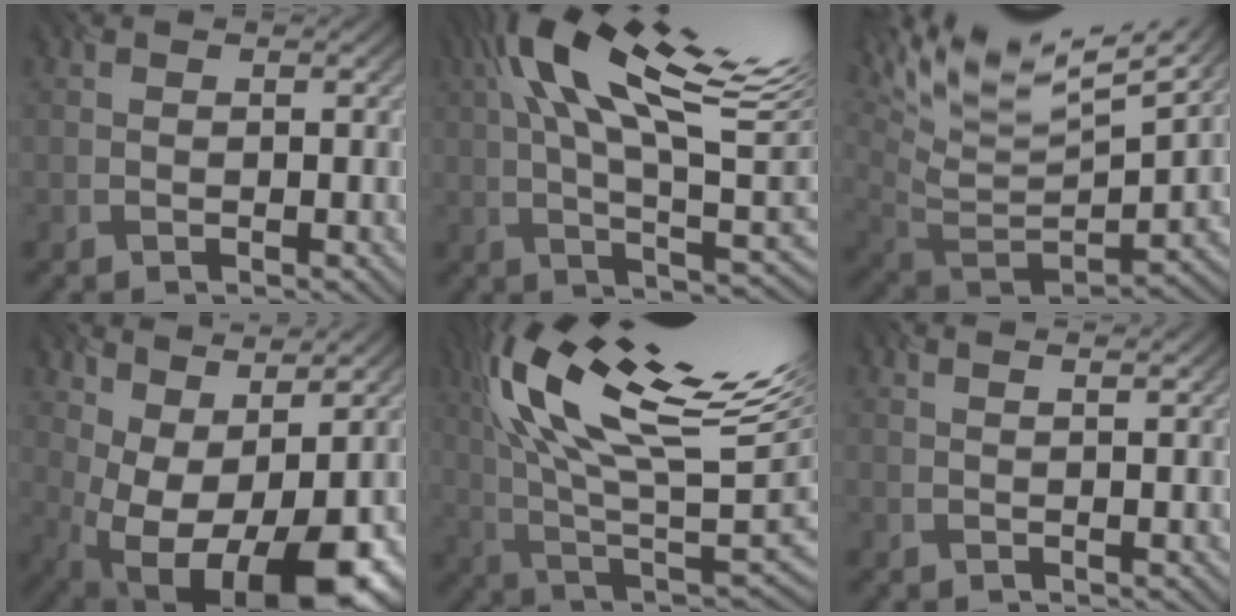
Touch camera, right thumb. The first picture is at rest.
{"total": 17.8, "force": [7.1, 5.4, 15.4], "torque": [-0.274, 0.043, 0.118]}
{"total": 13.1, "force": [9.3, 3.8, 8.4], "torque": [-0.214, 0.011, 0.160]}
{"total": 12.8, "force": [-0.3, 6.4, 11.1], "torque": [-0.173, -0.003, 0.034]}
{"total": 19.6, "force": [9.3, 6.1, 16.2], "torque": [-0.308, 0.041, 0.162]}
{"total": 1.4, "force": [1.4, 0.2, 0.4], "torque": [0.002, 0.013, 0.001]}